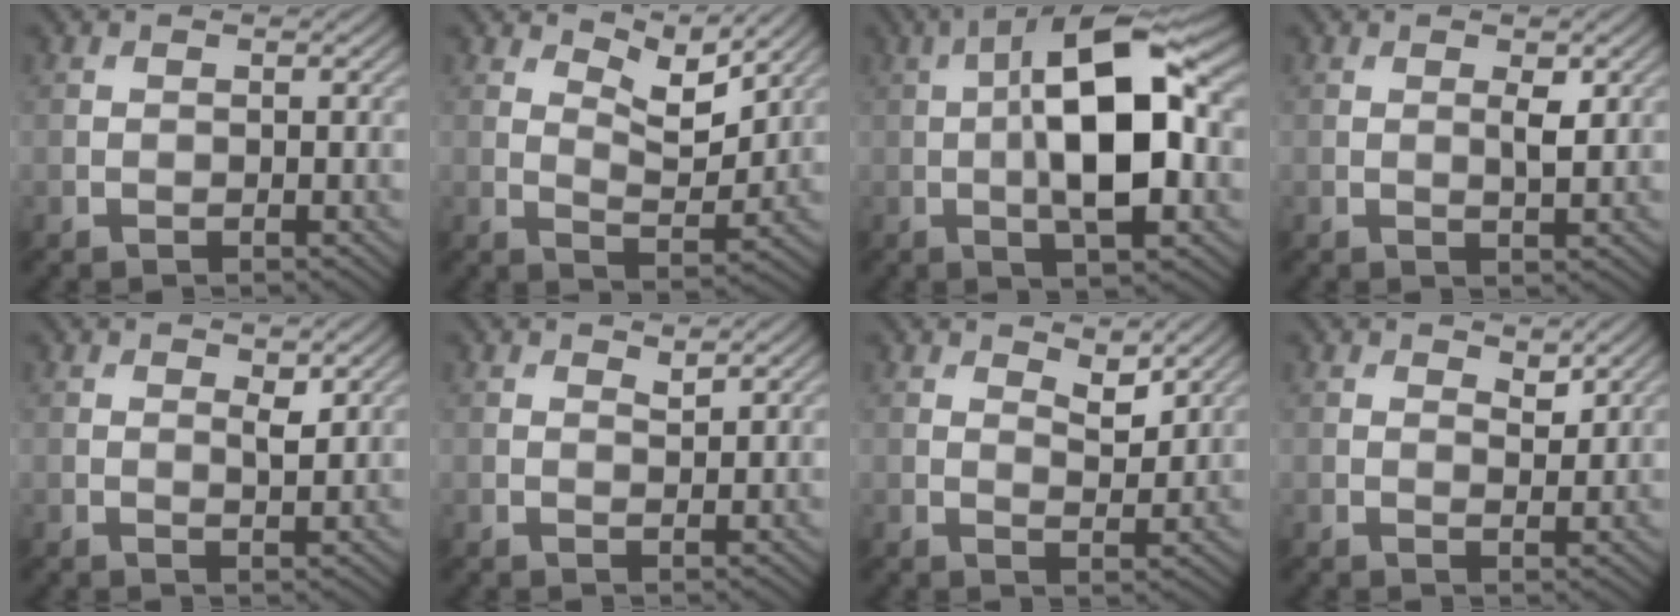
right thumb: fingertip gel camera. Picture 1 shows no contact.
{"total": 6.1, "force": [4.6, 1.9, 3.6], "torque": [-0.073, -0.007, 0.080]}
{"total": 13.4, "force": [0.0, 4.8, 12.6], "torque": [-0.210, 0.016, -0.007]}
{"total": 1.9, "force": [0.6, 0.4, 1.8], "torque": [-0.033, -0.004, 0.012]}
{"total": 1.6, "force": [1.0, 0.3, 1.2], "torque": [-0.023, -0.005, 0.017]}
{"total": 1.1, "force": [1.0, 0.2, 0.5], "torque": [-0.012, -0.004, 0.019]}
{"total": 3.1, "force": [2.3, 1.0, 1.8], "torque": [-0.031, -0.008, 0.040]}
{"total": 2.2, "force": [1.7, 0.8, 1.1], "torque": [-0.017, -0.006, 0.031]}